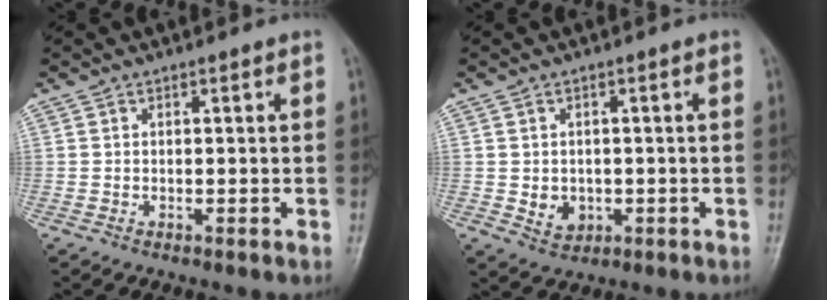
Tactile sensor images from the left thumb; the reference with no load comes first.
{"total": 3.7, "force": [-0.5, 3.2, 1.9], "torque": [-0.017, 0.000, 0.003]}